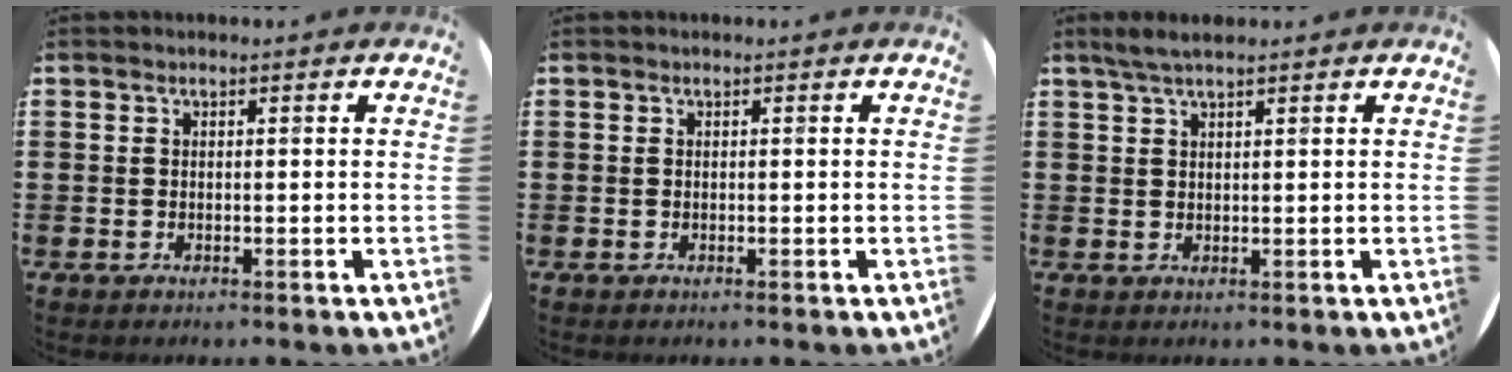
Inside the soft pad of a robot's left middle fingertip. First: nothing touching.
{"total": 0.0}
{"total": 2.3, "force": [1.8, 0.2, 1.4], "torque": [-0.030, 0.004, 0.033]}